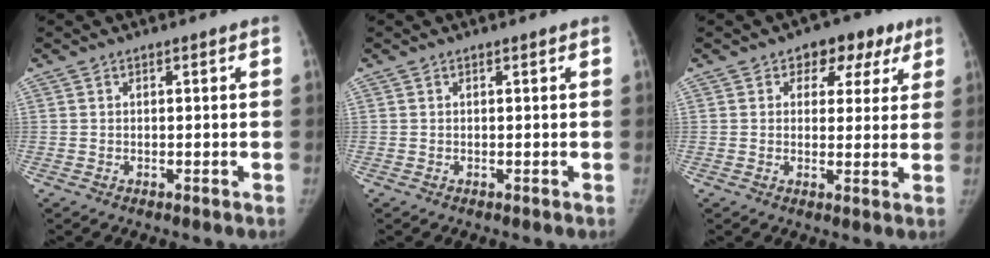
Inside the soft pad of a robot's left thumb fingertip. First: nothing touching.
{"total": 0.0}
{"total": 8.0, "force": [4.0, 5.8, 3.8], "torque": [0.009, -0.004, 0.044]}